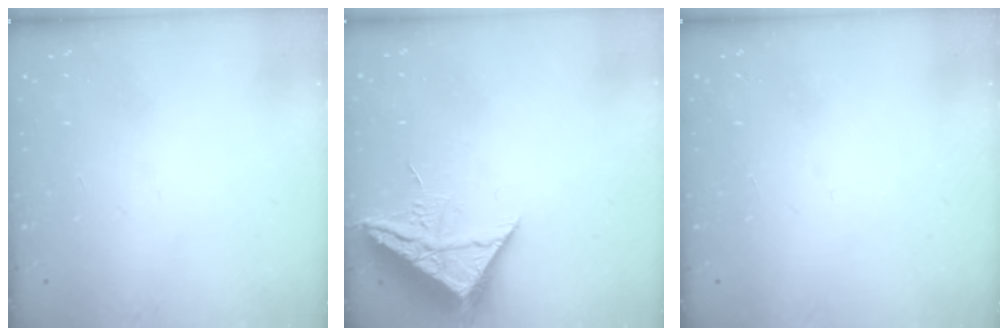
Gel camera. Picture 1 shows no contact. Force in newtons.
{"total": 10.4, "press": 10.3, "slide": 1.1}
{"total": 1.6, "press": 1.6, "slide": 0.1}